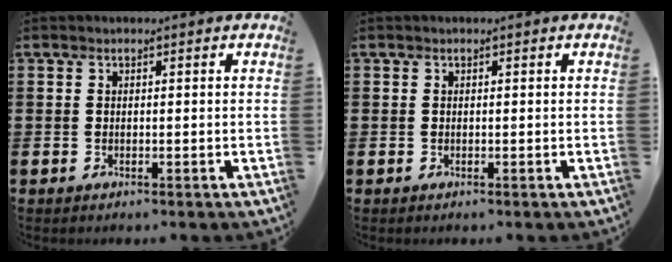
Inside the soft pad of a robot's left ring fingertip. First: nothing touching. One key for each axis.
{"total": 0.0}